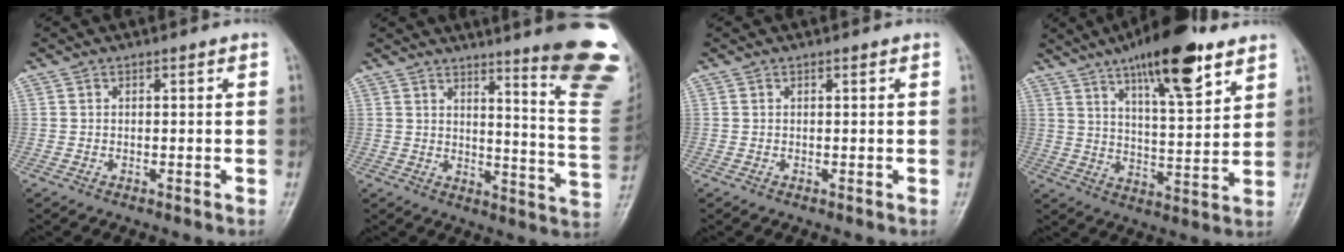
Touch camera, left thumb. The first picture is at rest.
{"total": 20.8, "force": [13.8, 2.6, 15.3], "torque": [-0.167, -0.109, 0.165]}
{"total": 0.0}
{"total": 17.1, "force": [10.6, 5.0, 12.5], "torque": [-0.170, -0.047, 0.170]}